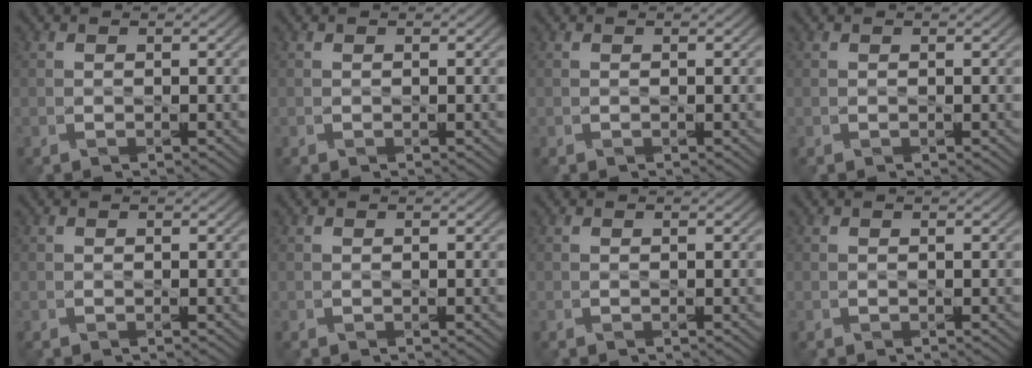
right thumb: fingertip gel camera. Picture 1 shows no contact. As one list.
[{"total": 0.0}, {"total": 0.0}, {"total": 0.0}, {"total": 0.0}, {"total": 0.0}, {"total": 0.0}, {"total": 0.0}]